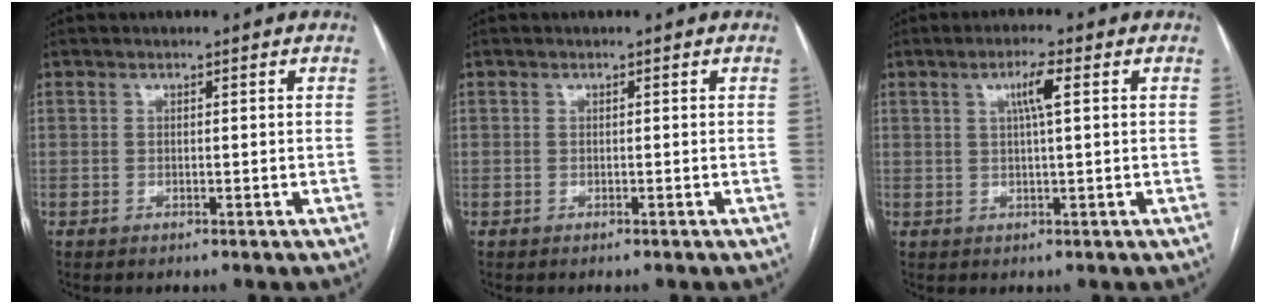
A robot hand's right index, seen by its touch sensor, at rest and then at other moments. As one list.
[{"total": 0.0}, {"total": 3.8, "force": [1.2, -0.1, 3.6], "torque": [-0.065, 0.004, 0.020]}]